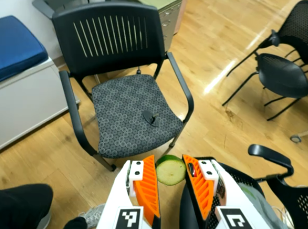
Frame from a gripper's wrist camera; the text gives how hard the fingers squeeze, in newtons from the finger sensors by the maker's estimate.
{"total": 8.5, "left": 8.3, "right": 8.8}